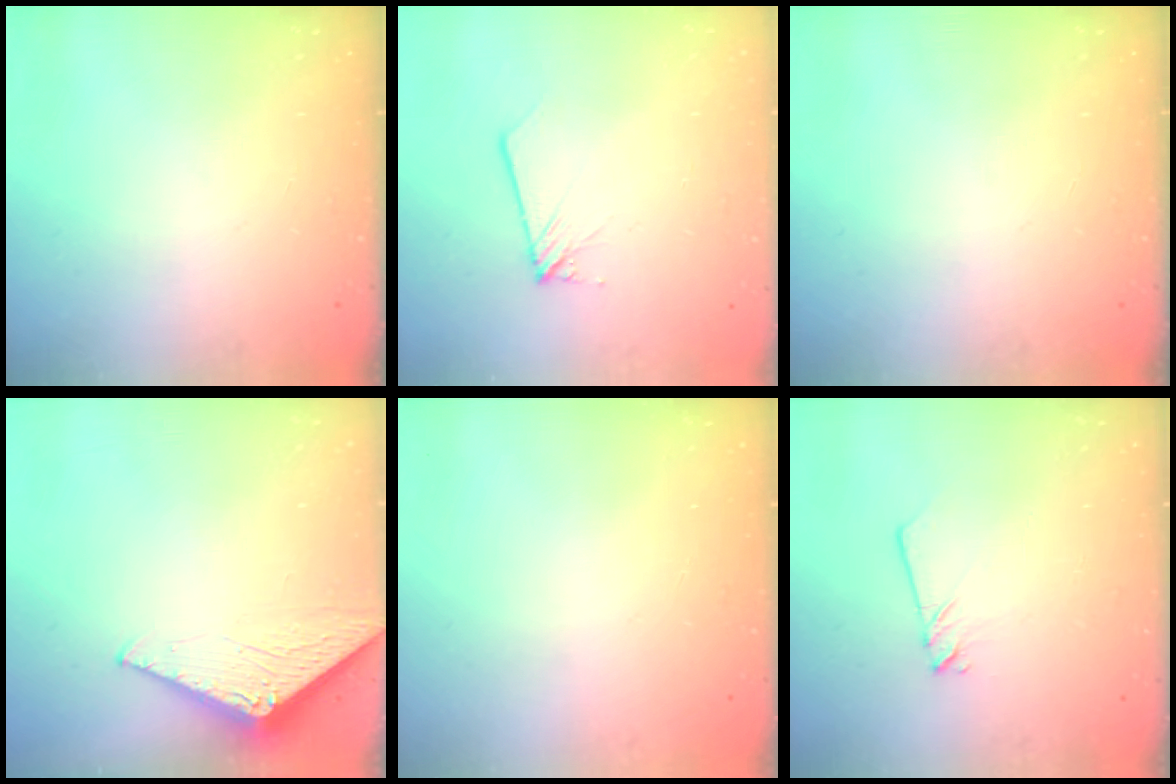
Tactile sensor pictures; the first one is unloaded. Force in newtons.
{"total": 1.7, "press": 1.7, "slide": 0.1}
{"total": 0.0}
{"total": 3.1, "press": 3.1, "slide": 0.2}
{"total": 0.0}
{"total": 2.0, "press": 2.0, "slide": 0.1}